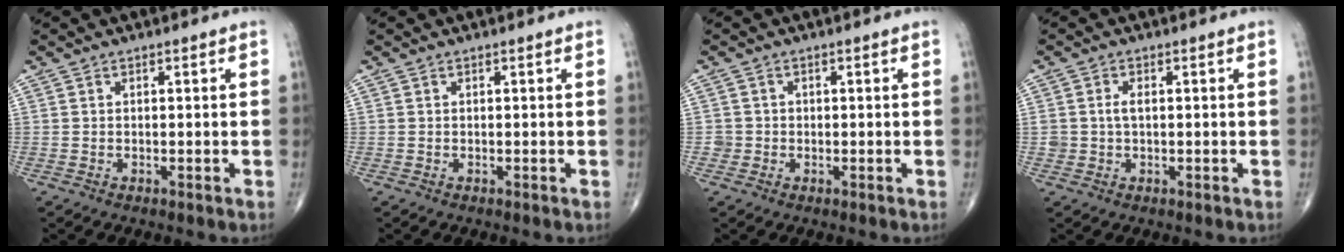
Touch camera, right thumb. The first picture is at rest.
{"total": 0.0}
{"total": 1.7, "force": [-0.3, 1.6, -0.1], "torque": [0.015, 0.008, -0.010]}
{"total": 2.2, "force": [0.2, 1.4, 1.6], "torque": [-0.028, 0.001, 0.005]}